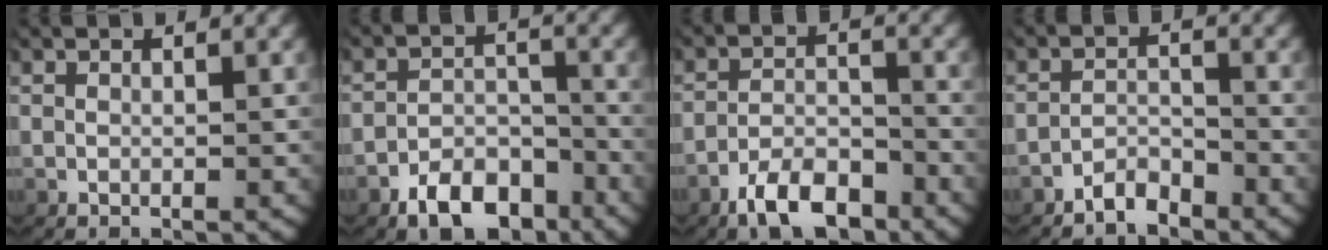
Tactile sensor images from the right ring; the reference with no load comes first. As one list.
[{"total": 5.4, "force": [-4.2, 2.8, 1.9], "torque": [-0.017, -0.006, -0.075]}, {"total": 5.2, "force": [-4.1, 2.2, 2.4], "torque": [-0.033, -0.007, -0.071]}, {"total": 2.9, "force": [-2.7, 1.0, 0.5], "torque": [-0.006, -0.004, -0.052]}]